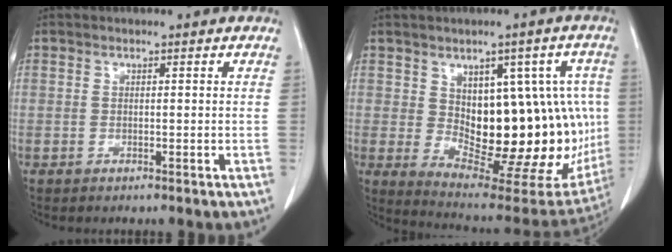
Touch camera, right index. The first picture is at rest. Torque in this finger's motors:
{"motor_torque": [1.26, 0.60, 0.71, 0.10]}